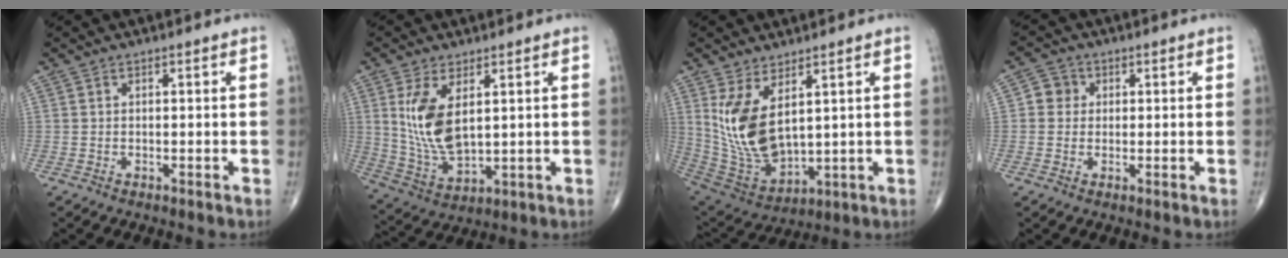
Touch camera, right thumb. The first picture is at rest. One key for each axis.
{"total": 11.4, "fx": 3.0, "fy": 5.6, "fz": 9.5, "tx": -0.183, "ty": -0.019, "tz": 0.074}
{"total": 13.6, "fx": 4.2, "fy": 6.8, "fz": 11.0, "tx": -0.209, "ty": -0.030, "tz": 0.107}
{"total": 3.5, "fx": 0.6, "fy": 3.4, "fz": 1.0, "tx": 0.006, "ty": 0.005, "tz": 0.003}